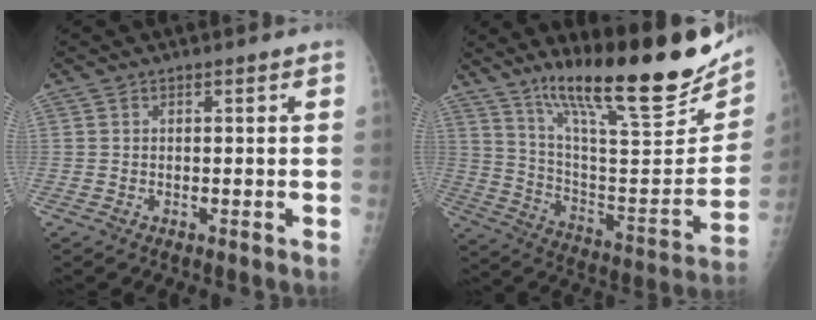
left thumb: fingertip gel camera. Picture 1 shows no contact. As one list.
[{"total": 28.7, "force": [19.4, 6.2, 20.3], "torque": [-0.286, -0.084, 0.315]}]